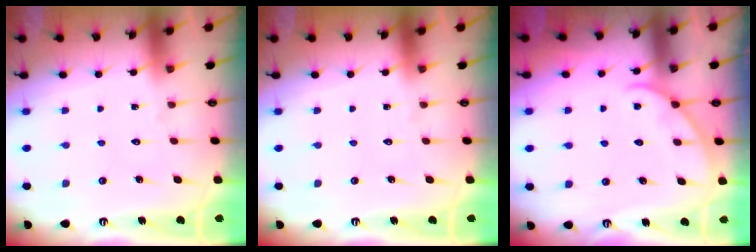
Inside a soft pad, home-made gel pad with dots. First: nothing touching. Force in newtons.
{"total": 0.0}
{"total": 4.1, "press": 4.0, "slide": 0.4}